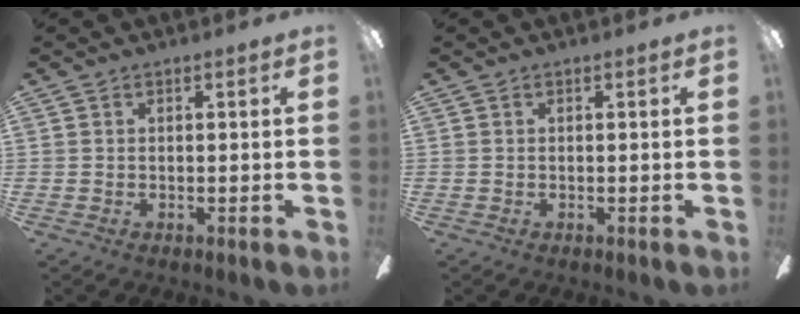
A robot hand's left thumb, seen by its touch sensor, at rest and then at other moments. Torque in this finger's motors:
{"motor_torque": [-0.08, 0.08, 0.01, 0.01, 0.00]}